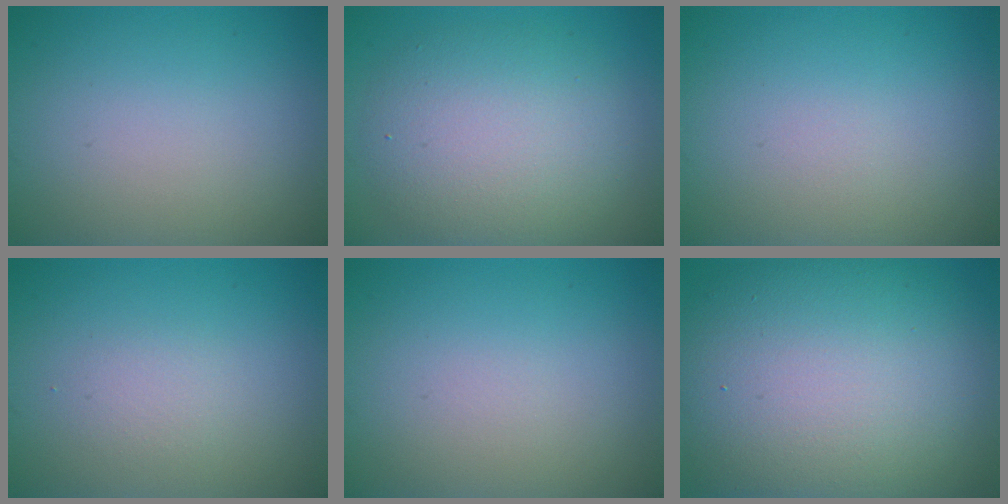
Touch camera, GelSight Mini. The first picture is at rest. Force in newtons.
{"total": 6.5, "press": 6.5, "slide": 0.2}
{"total": 0.0}
{"total": 1.3, "press": 1.3, "slide": 0.0}
{"total": 0.0}
{"total": 14.9, "press": 14.9, "slide": 0.8}